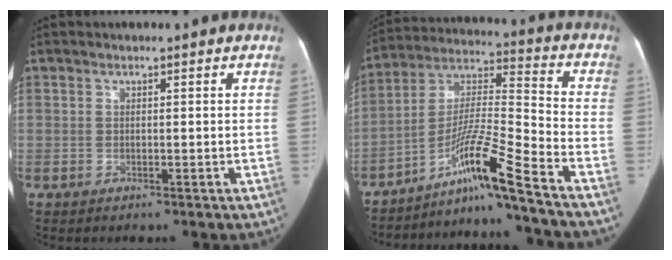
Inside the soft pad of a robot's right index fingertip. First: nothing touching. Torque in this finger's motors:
{"motor_torque": [1.43, -0.71, 0.22, 0.06]}